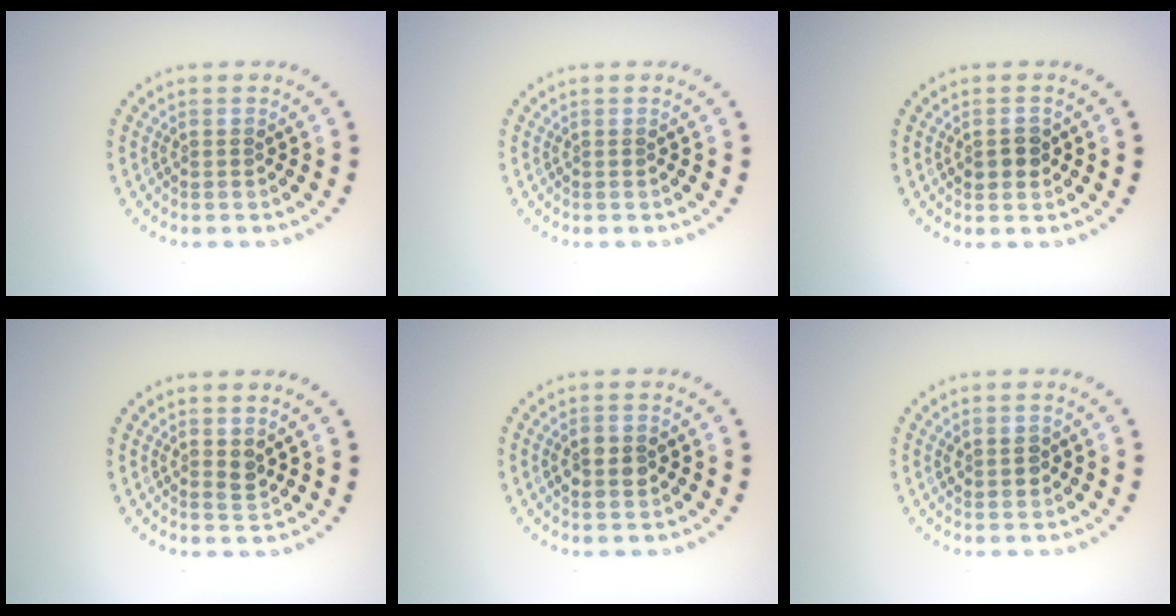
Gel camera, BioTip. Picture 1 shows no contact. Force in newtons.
{"total": 0.0}
{"total": 1.7, "press": 1.7, "slide": 0.1}
{"total": 1.0, "press": 1.0, "slide": 0.3}
{"total": 2.7, "press": 2.7, "slide": 0.1}
{"total": 1.5, "press": 1.4, "slide": 0.4}